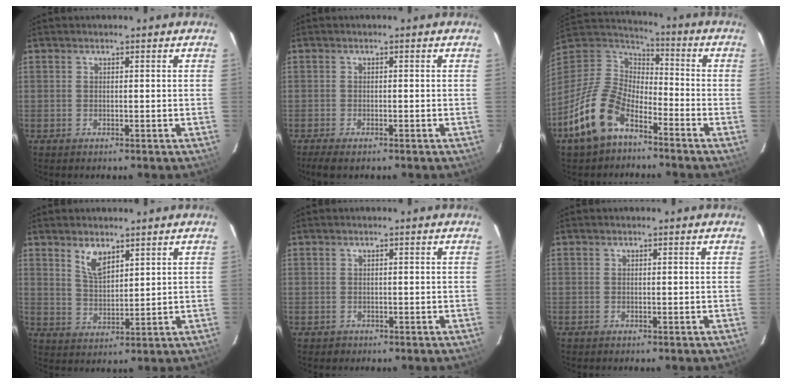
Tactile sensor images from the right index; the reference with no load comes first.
{"total": 3.7, "force": [-2.8, 1.0, 2.1], "torque": [-0.052, -0.014, -0.049]}
{"total": 15.6, "force": [-8.9, 8.5, 9.7], "torque": [-0.213, -0.004, -0.173]}
{"total": 5.2, "force": [3.5, 2.2, 3.2], "torque": [-0.057, -0.001, 0.070]}
{"total": 1.4, "force": [-0.4, 1.4, 0.0], "torque": [0.000, 0.003, -0.001]}
{"total": 0.0}